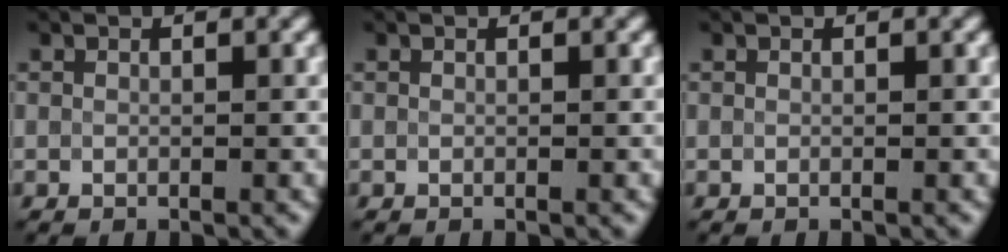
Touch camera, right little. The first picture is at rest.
{"total": 0.0}
{"total": 0.0}